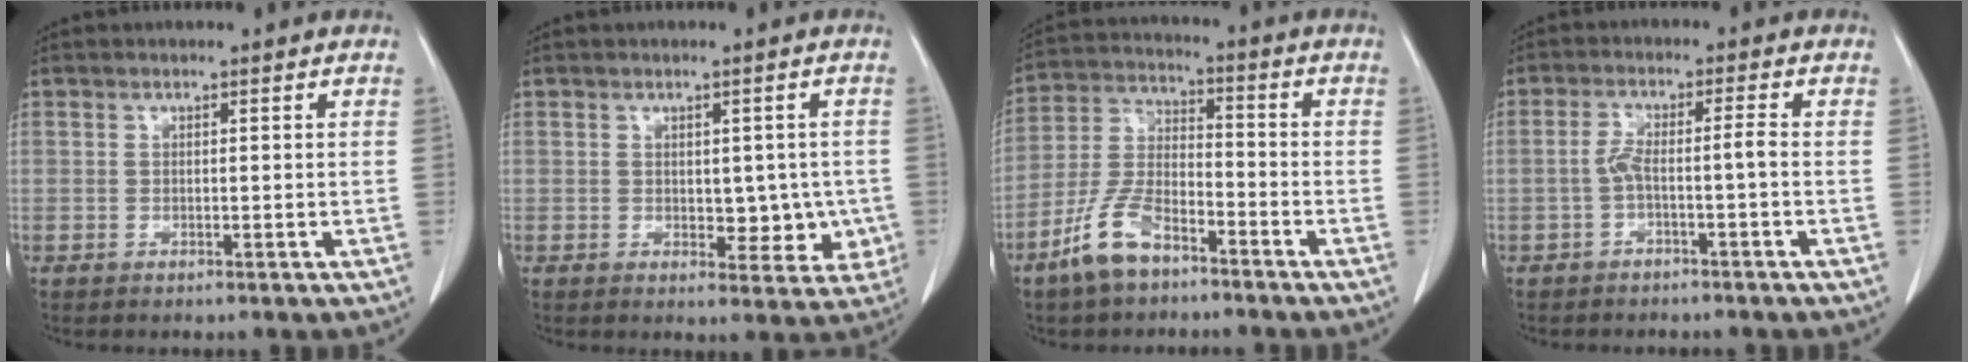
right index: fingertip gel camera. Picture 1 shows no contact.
{"total": 5.8, "force": [-0.4, 3.6, 4.6], "torque": [-0.038, 0.005, 0.005]}
{"total": 9.5, "force": [-6.4, 3.8, 5.9], "torque": [-0.141, 0.000, -0.129]}
{"total": 3.6, "force": [-1.3, 0.0, 3.3], "torque": [-0.068, 0.017, -0.023]}